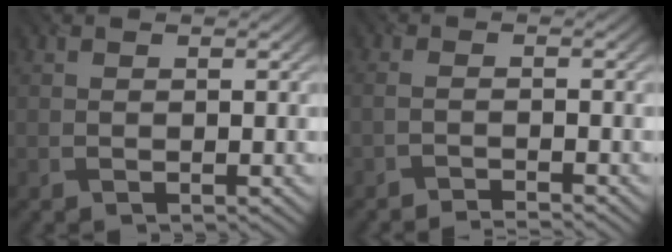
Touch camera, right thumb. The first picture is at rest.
{"total": 2.0, "force": [-1.7, 0.3, 1.0], "torque": [-0.002, 0.001, -0.043]}